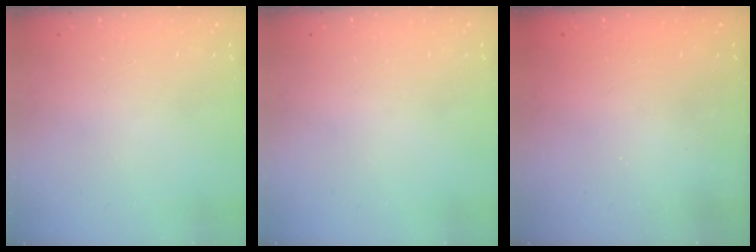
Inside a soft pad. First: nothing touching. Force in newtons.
{"total": 0.0}
{"total": 2.5, "press": 2.3, "slide": 0.8}